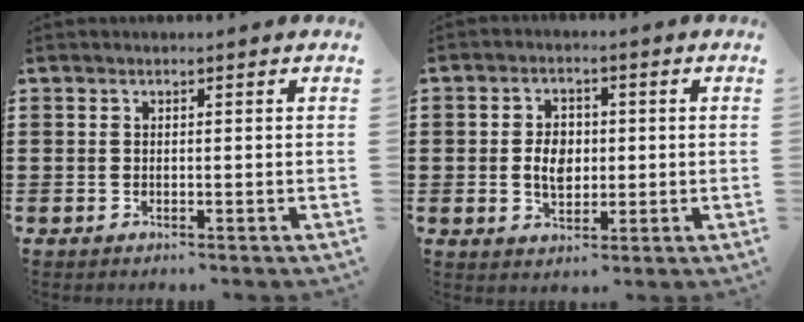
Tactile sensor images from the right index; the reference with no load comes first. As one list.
[{"total": 4.6, "force": [-0.1, 3.2, 3.4], "torque": [-0.055, 0.003, -0.006]}]